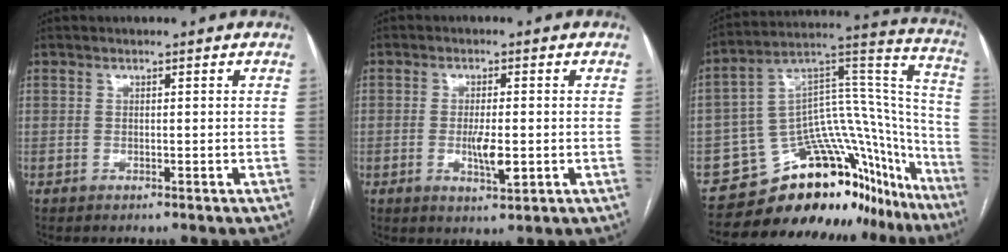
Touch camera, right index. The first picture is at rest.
{"total": 4.7, "force": [-0.8, 1.2, 4.4], "torque": [-0.084, -0.007, -0.011]}
{"total": 27.1, "force": [-21.9, 11.2, 11.5], "torque": [-0.098, 0.074, -0.306]}